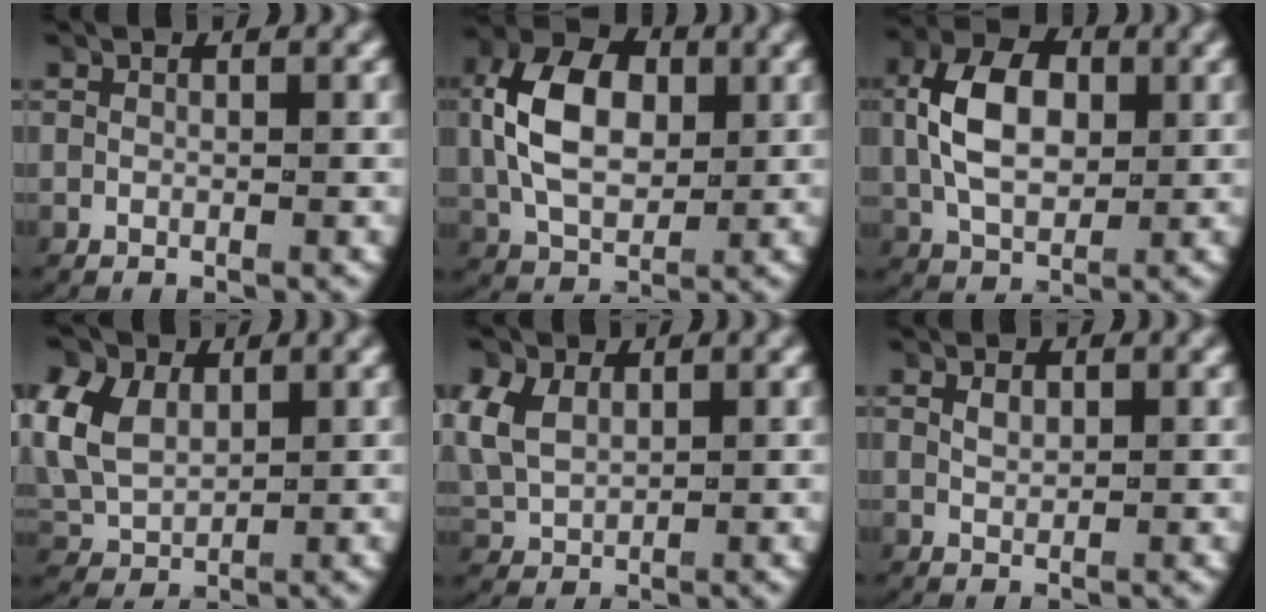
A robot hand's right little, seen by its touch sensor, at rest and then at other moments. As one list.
[{"total": 7.1, "force": [1.0, 4.7, 5.2], "torque": [-0.107, 0.002, 0.017]}, {"total": 6.2, "force": [0.7, 4.0, 4.7], "torque": [-0.093, 0.001, 0.016]}, {"total": 6.2, "force": [1.1, 5.1, 3.3], "torque": [-0.100, -0.010, 0.027]}, {"total": 4.4, "force": [0.9, 3.7, 2.2], "torque": [-0.076, -0.009, 0.028]}, {"total": 0.8, "force": [0.4, 0.3, 0.6], "torque": [-0.016, -0.003, 0.012]}]